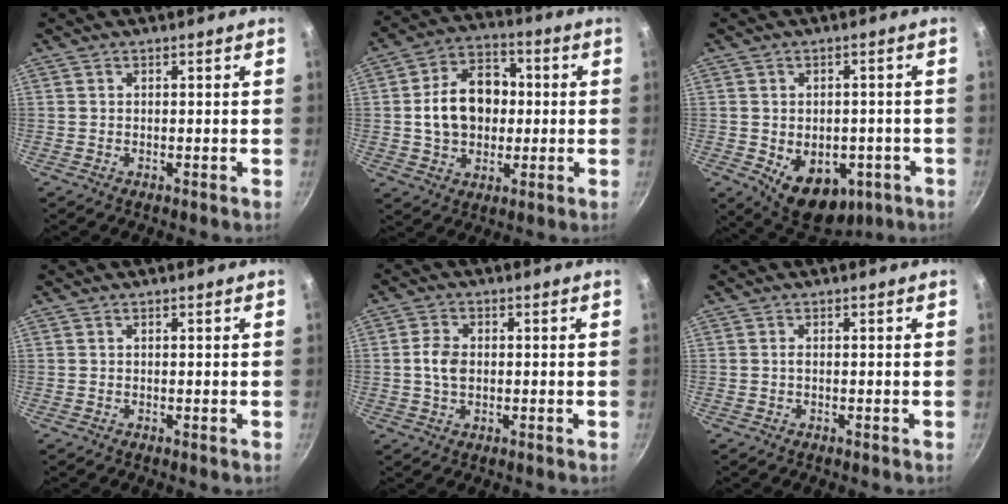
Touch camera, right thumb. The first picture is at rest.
{"total": 14.0, "force": [0.5, 10.5, 9.2], "torque": [-0.120, 0.023, 0.002]}
{"total": 12.7, "force": [-4.0, 8.6, 8.5], "torque": [-0.082, -0.004, -0.036]}
{"total": 0.0}
{"total": 4.6, "force": [0.0, 3.2, 3.3], "torque": [-0.058, 0.008, -0.004]}
{"total": 0.5, "force": [-0.1, 0.2, 0.5], "torque": [-0.009, 0.002, -0.003]}